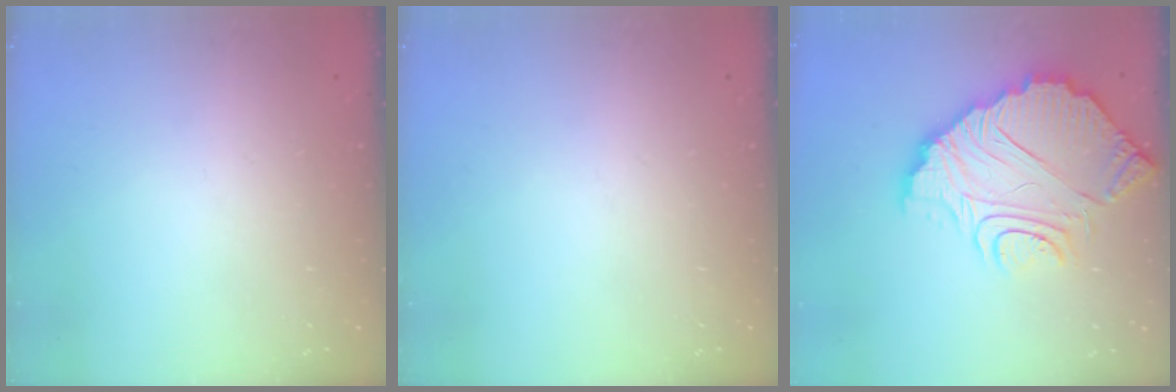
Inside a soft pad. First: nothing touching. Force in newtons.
{"total": 0.0}
{"total": 16.2, "press": 16.1, "slide": 1.5}